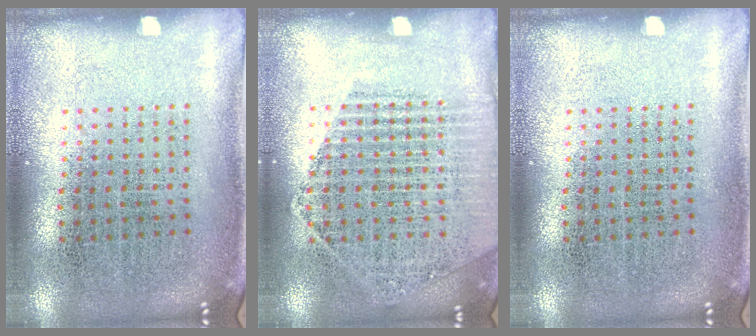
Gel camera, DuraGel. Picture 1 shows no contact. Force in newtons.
{"total": 1.6, "press": 1.5, "slide": 0.4}
{"total": 0.0}